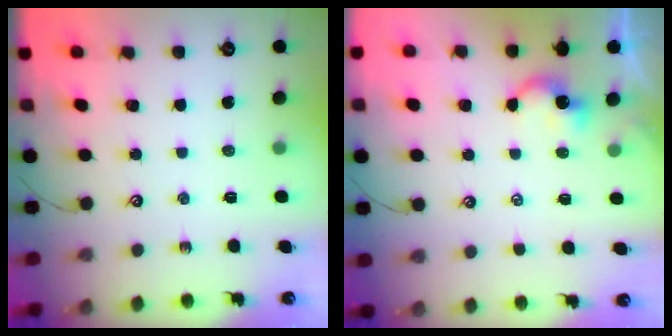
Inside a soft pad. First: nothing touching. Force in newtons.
{"total": 2.1, "press": 2.1, "slide": 0.3}